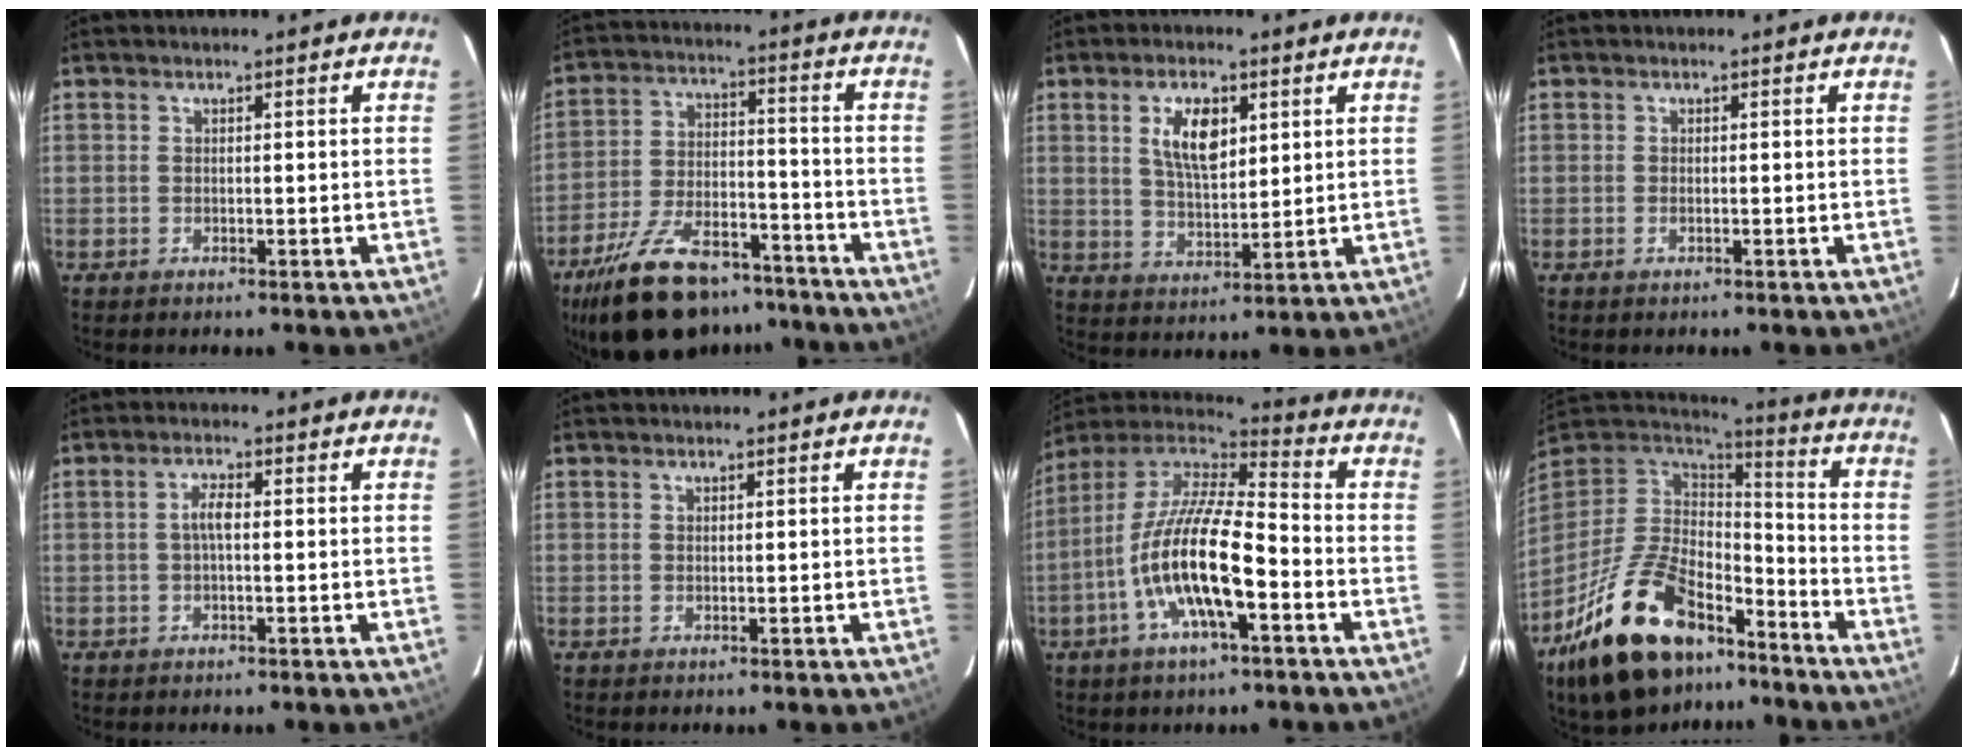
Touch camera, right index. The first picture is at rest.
{"total": 21.6, "force": [-16.4, 9.3, 10.7], "torque": [-0.214, -0.003, -0.247]}
{"total": 8.3, "force": [3.1, 3.9, 6.6], "torque": [-0.118, 0.006, 0.060]}
{"total": 0.6, "force": [-0.2, 0.2, 0.5], "torque": [-0.010, 0.000, -0.005]}
{"total": 2.4, "force": [-0.2, 0.6, 2.3], "torque": [-0.046, 0.007, -0.003]}
{"total": 0.0}
{"total": 17.5, "force": [-6.1, 4.9, 15.6], "torque": [-0.300, -0.013, -0.121]}
{"total": 26.0, "force": [-16.8, 12.5, 15.3], "torque": [-0.306, -0.009, -0.267]}